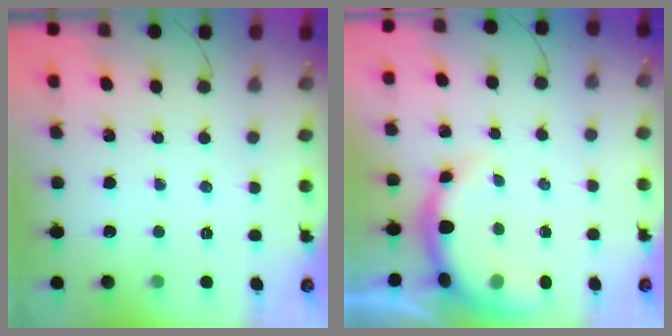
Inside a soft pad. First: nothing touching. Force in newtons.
{"total": 7.3, "press": 7.2, "slide": 1.3}